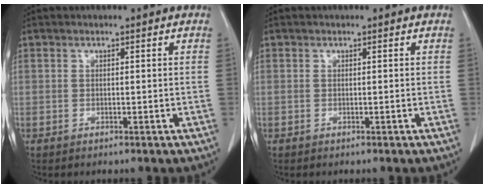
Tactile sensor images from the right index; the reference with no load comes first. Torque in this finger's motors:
{"motor_torque": [-0.01, 0.01, 0.02, 0.00]}